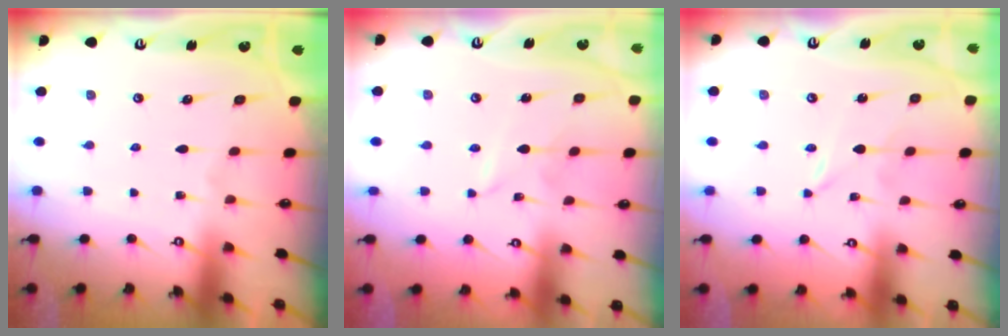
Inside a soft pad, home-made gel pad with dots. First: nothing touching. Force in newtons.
{"total": 2.3, "press": 2.3, "slide": 0.2}
{"total": 0.0}